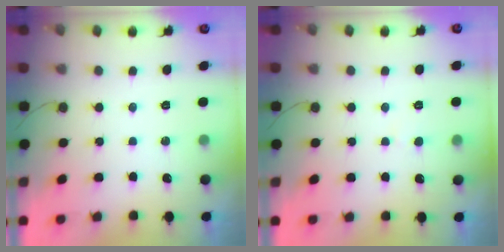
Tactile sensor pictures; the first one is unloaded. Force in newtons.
{"total": 2.4, "press": 2.4, "slide": 0.2}